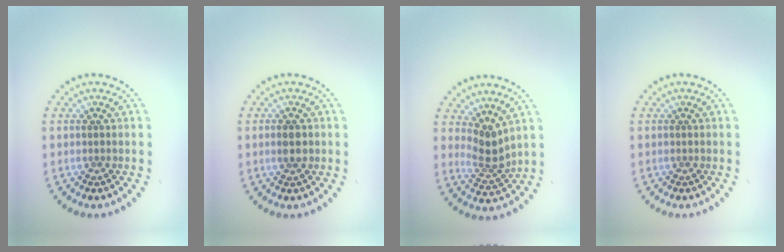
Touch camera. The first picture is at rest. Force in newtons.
{"total": 1.6, "press": 1.5, "slide": 0.4}
{"total": 2.6, "press": 1.9, "slide": 1.8}
{"total": 0.0}